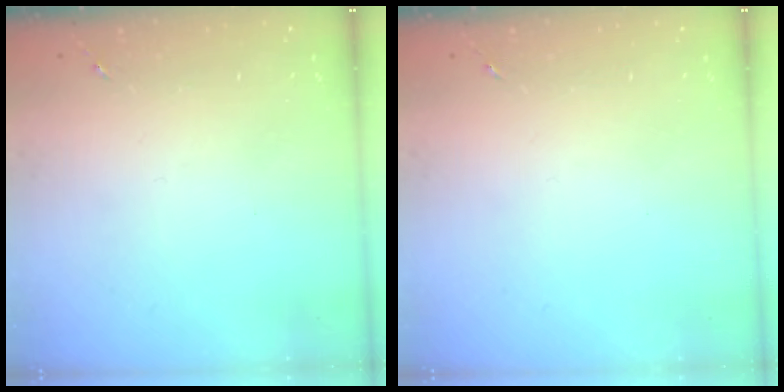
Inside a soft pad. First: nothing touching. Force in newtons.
{"total": 0.0}